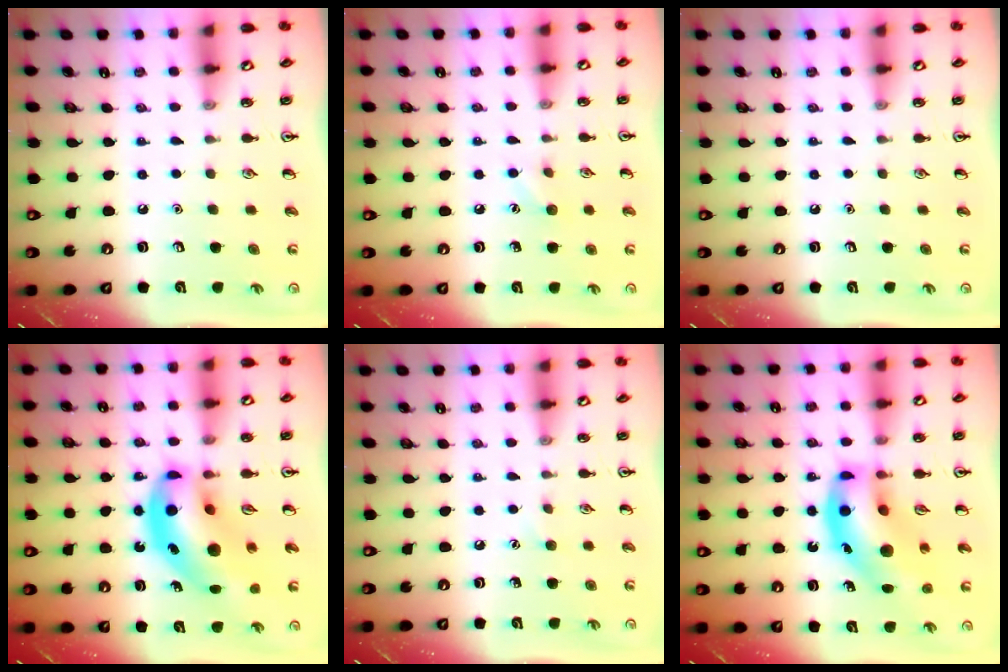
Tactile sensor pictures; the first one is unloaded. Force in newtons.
{"total": 5.3, "press": 5.1, "slide": 1.6}
{"total": 0.0}
{"total": 16.9, "press": 16.1, "slide": 5.0}
{"total": 3.6, "press": 3.4, "slide": 1.1}
{"total": 17.6, "press": 17.2, "slide": 3.8}